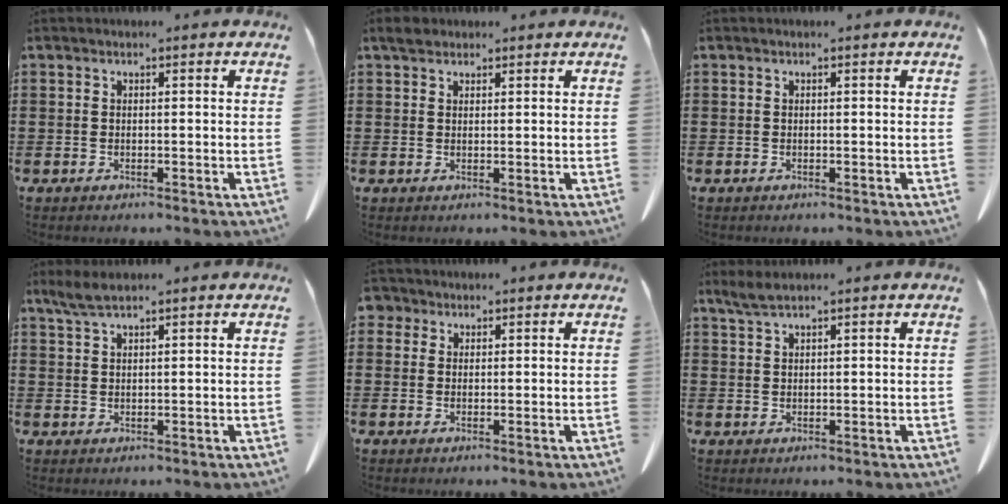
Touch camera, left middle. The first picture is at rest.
{"total": 1.9, "force": [1.6, 0.9, 0.6], "torque": [-0.008, 0.003, 0.028]}
{"total": 0.0}
{"total": 2.9, "force": [2.1, 0.5, 1.9], "torque": [-0.043, 0.001, 0.038]}
{"total": 2.1, "force": [1.4, 1.5, 0.4], "torque": [-0.016, 0.007, 0.025]}
{"total": 2.3, "force": [1.8, 0.3, 1.4], "torque": [-0.032, 0.001, 0.032]}